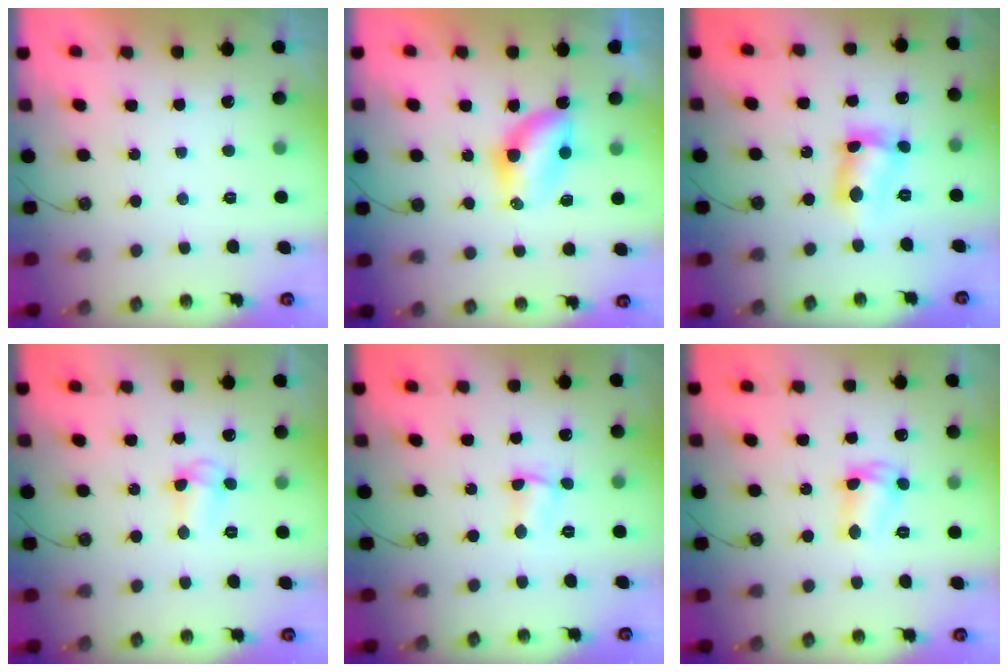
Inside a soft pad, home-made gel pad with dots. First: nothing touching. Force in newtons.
{"total": 7.7, "press": 7.1, "slide": 3.0}
{"total": 9.6, "press": 9.6, "slide": 0.3}
{"total": 3.7, "press": 3.6, "slide": 0.8}
{"total": 1.8, "press": 1.7, "slide": 0.5}
{"total": 7.9, "press": 7.8, "slide": 0.6}